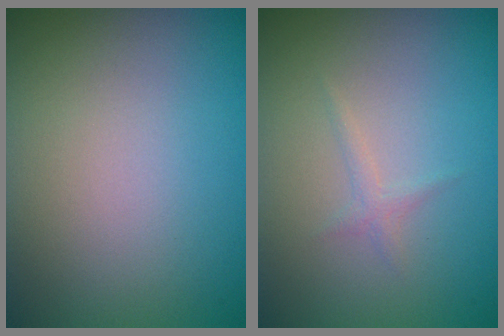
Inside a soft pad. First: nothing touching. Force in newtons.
{"total": 0.8, "press": 0.8, "slide": 0.0}